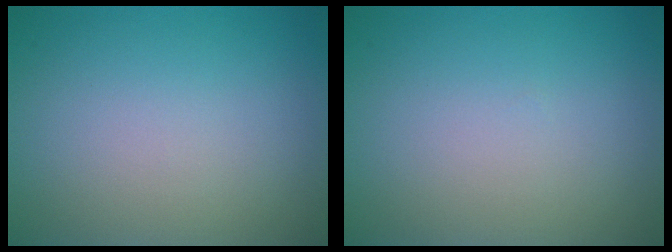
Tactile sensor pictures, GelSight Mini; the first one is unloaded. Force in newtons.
{"total": 0.0}